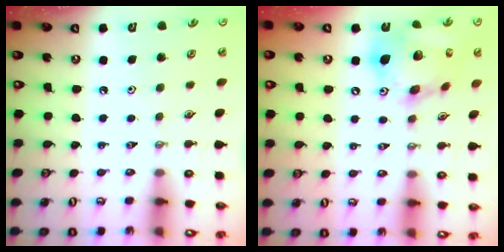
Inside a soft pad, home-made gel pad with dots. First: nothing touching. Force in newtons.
{"total": 19.9, "press": 19.6, "slide": 3.7}